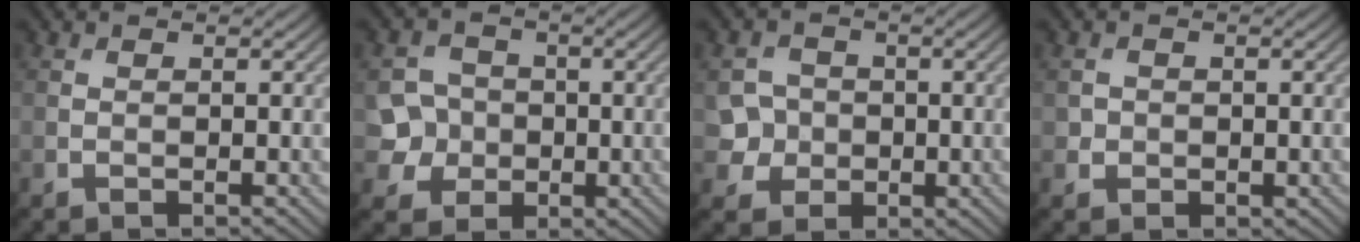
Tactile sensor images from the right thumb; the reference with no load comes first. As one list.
[{"total": 5.6, "force": [-1.0, 5.3, 1.6], "torque": [-0.032, -0.005, -0.042]}, {"total": 4.6, "force": [-0.7, 4.4, 1.2], "torque": [-0.024, -0.004, -0.029]}, {"total": 1.7, "force": [-0.1, 1.6, 0.3], "torque": [-0.003, -0.007, -0.002]}]